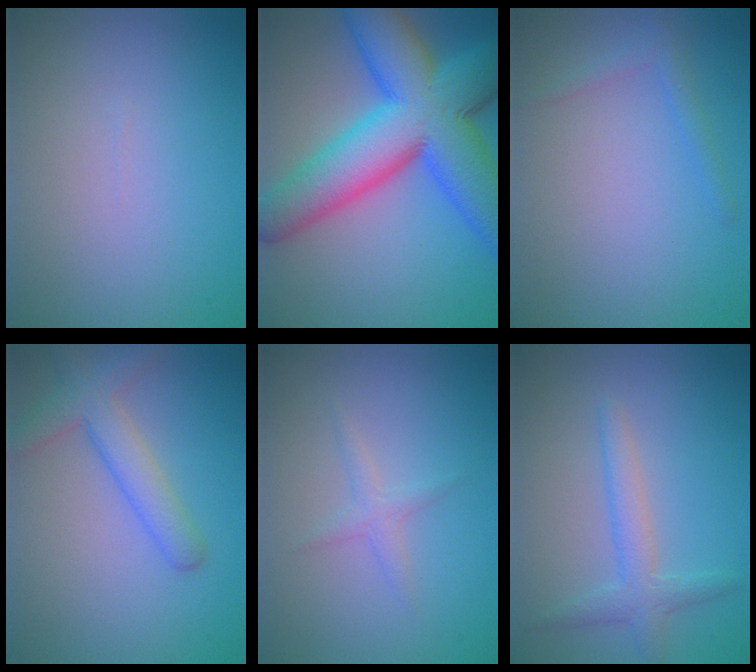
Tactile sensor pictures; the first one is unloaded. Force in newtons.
{"total": 14.6, "press": 14.6, "slide": 0.3}
{"total": 1.3, "press": 1.3, "slide": 0.1}
{"total": 3.7, "press": 3.7, "slide": 0.1}
{"total": 1.2, "press": 1.2, "slide": 0.0}
{"total": 2.3, "press": 2.3, "slide": 0.0}